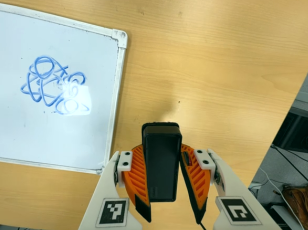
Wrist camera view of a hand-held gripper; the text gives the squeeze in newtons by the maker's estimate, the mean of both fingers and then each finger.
{"total": 8.9, "left": 7.7, "right": 10.1}